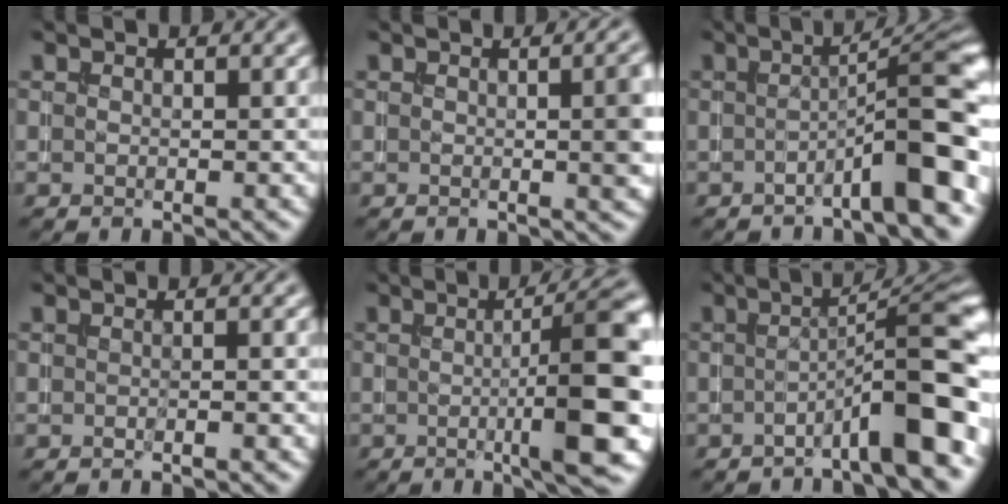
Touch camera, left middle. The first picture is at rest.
{"total": 3.5, "force": [0.1, 0.9, 3.4], "torque": [-0.031, 0.007, -0.001]}
{"total": 7.0, "force": [-1.9, 0.8, 6.7], "torque": [-0.087, 0.020, -0.037]}
{"total": 0.5, "force": [-0.3, -0.1, 0.5], "torque": [-0.007, -0.004, -0.006]}
{"total": 9.5, "force": [-0.3, 1.4, 9.4], "torque": [-0.115, 0.006, -0.005]}
{"total": 7.9, "force": [-2.4, 0.9, 7.4], "torque": [-0.096, 0.023, -0.047]}